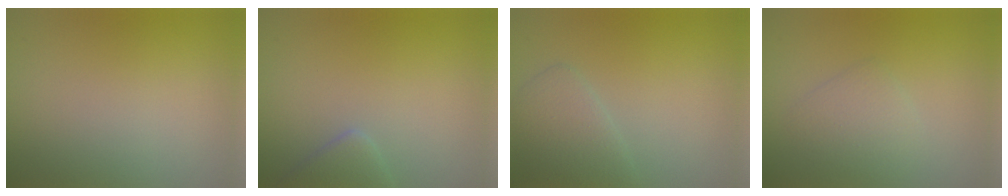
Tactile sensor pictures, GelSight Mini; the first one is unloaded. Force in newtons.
{"total": 1.9, "press": 1.9, "slide": 0.1}
{"total": 2.7, "press": 2.7, "slide": 0.1}
{"total": 2.2, "press": 2.2, "slide": 0.1}